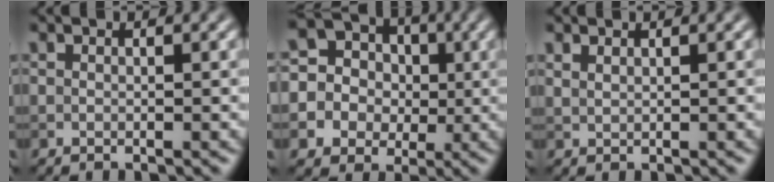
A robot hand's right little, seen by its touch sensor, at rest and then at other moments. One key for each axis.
{"total": 10.9, "fx": 0.4, "fy": 10.4, "fz": 3.2, "tx": -0.110, "ty": 0.019, "tz": -0.012}
{"total": 0.8, "fx": 0.7, "fy": 0.2, "fz": 0.4, "tx": -0.011, "ty": 0.001, "tz": 0.016}